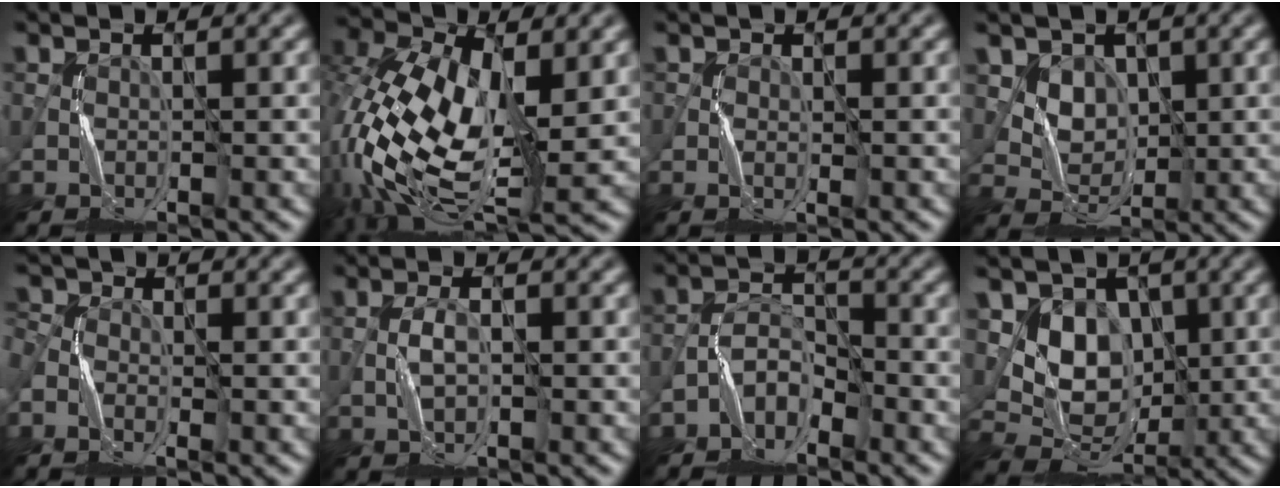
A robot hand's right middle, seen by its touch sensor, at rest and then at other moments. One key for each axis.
{"total": 13.6, "fx": -1.1, "fy": 7.8, "fz": 11.0, "tx": -0.259, "ty": -0.014, "tz": -0.019}
{"total": 0.6, "fx": 0.1, "fy": 0.3, "fz": 0.5, "tx": -0.007, "ty": 0.000, "tz": 0.000}
{"total": 3.7, "fx": 2.0, "fy": 2.8, "fz": 1.3, "tx": -0.037, "ty": -0.020, "tz": 0.059}
{"total": 2.9, "fx": -0.9, "fy": 1.9, "fz": 2.0, "tx": -0.046, "ty": 0.002, "tz": -0.018}
{"total": 1.3, "fx": 0.1, "fy": 0.5, "fz": 1.2, "tx": -0.028, "ty": 0.003, "tz": 0.001}
{"total": 2.3, "fx": -1.8, "fy": 1.2, "fz": 0.8, "tx": -0.012, "ty": 0.012, "tz": -0.041}
{"total": 6.1, "fx": 1.9, "fy": 4.9, "fz": 3.2, "tx": -0.059, "ty": -0.008, "tz": 0.031}